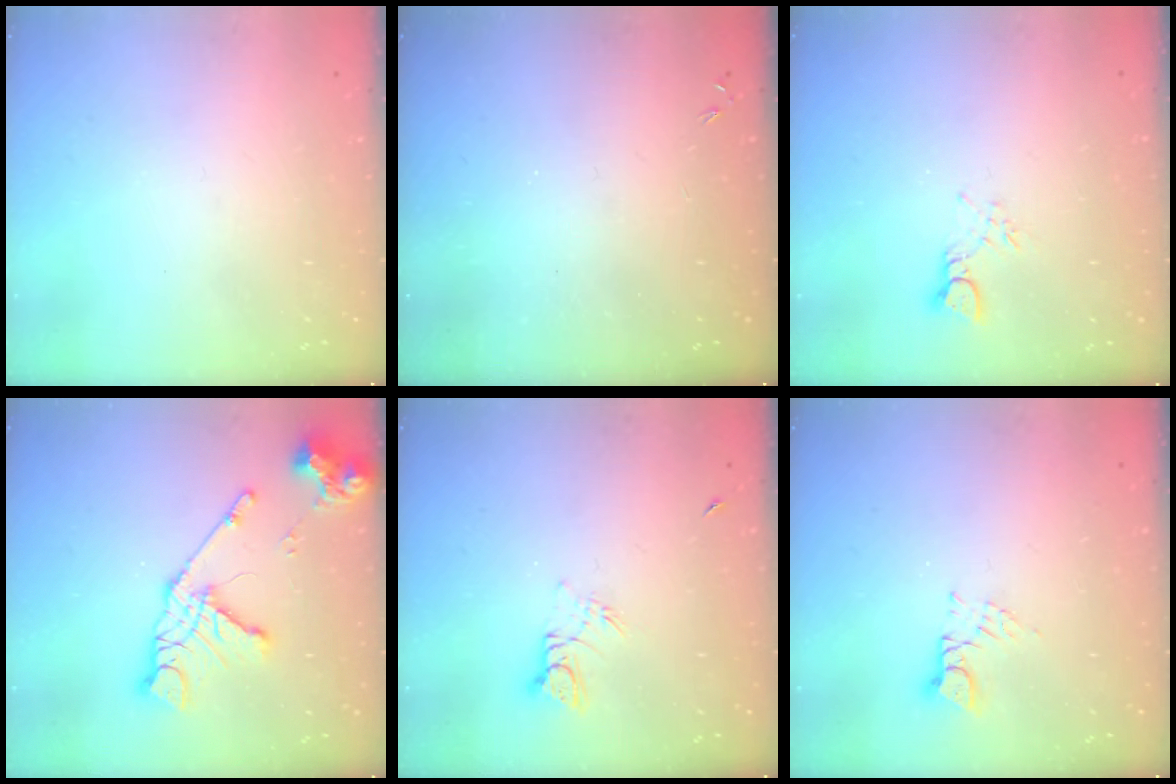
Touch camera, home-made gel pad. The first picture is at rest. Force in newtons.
{"total": 0.0}
{"total": 3.3, "press": 3.3, "slide": 0.1}
{"total": 16.2, "press": 16.1, "slide": 2.0}
{"total": 3.6, "press": 3.6, "slide": 0.3}
{"total": 2.8, "press": 2.8, "slide": 0.3}